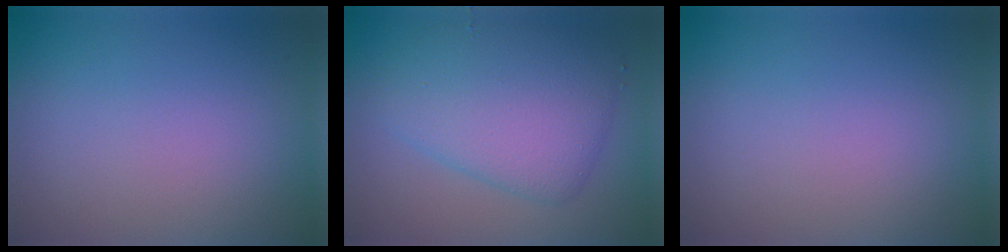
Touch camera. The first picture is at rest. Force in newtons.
{"total": 6.5, "press": 6.5, "slide": 0.0}
{"total": 0.0}